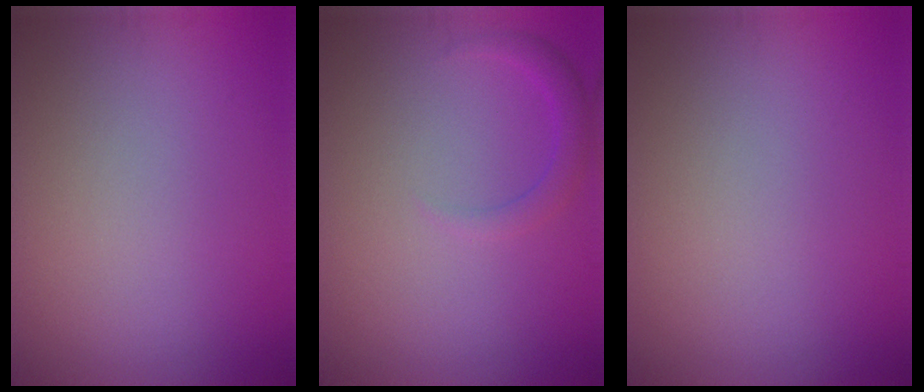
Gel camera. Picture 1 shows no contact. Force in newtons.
{"total": 1.6, "press": 1.6, "slide": 0.1}
{"total": 0.0}